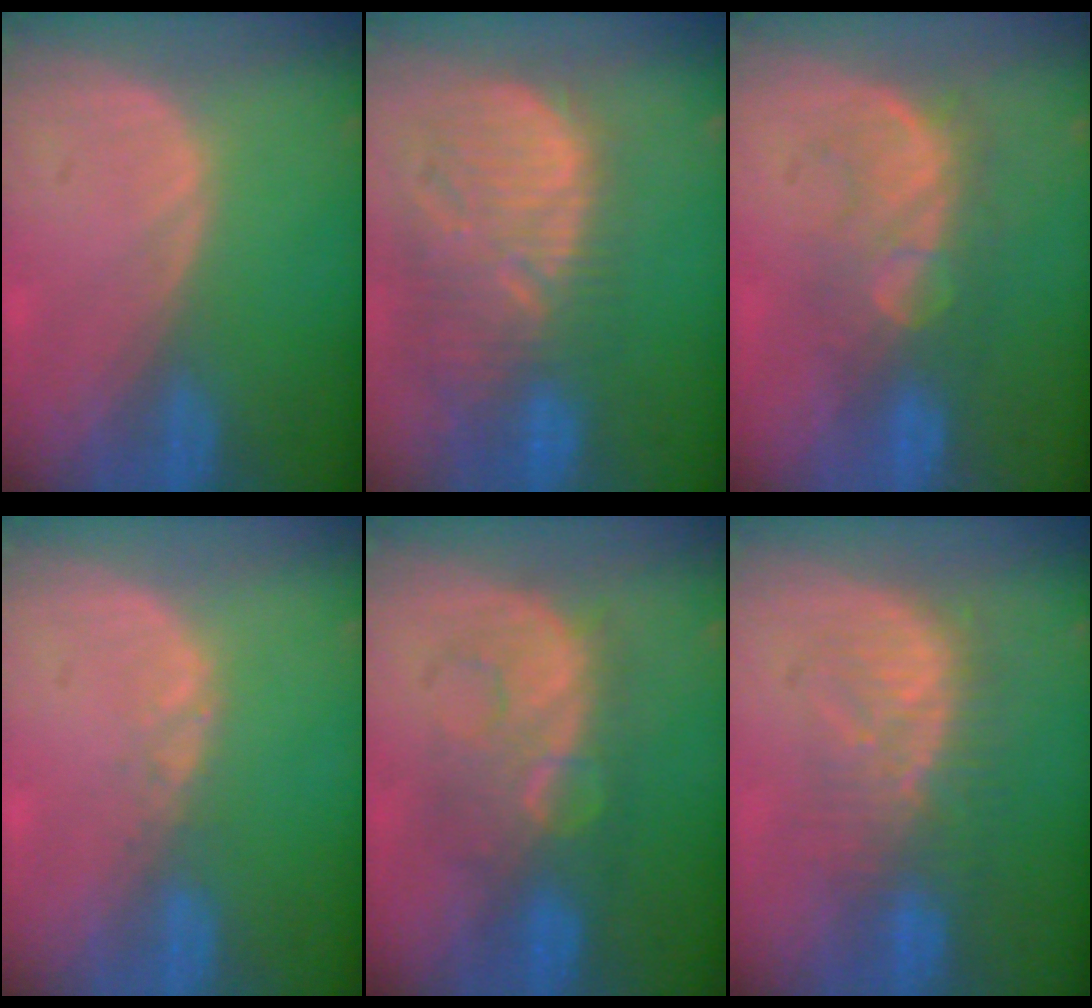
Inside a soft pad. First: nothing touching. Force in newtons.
{"total": 12.8, "press": 11.3, "slide": 6.0}
{"total": 7.8, "press": 7.7, "slide": 1.5}
{"total": 1.0, "press": 1.0, "slide": 0.2}
{"total": 8.0, "press": 8.0, "slide": 0.7}
{"total": 8.1, "press": 7.9, "slide": 1.6}